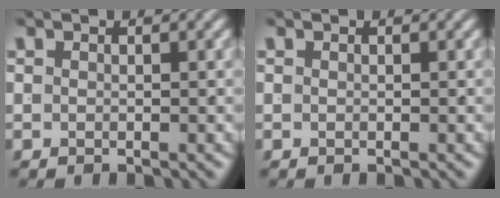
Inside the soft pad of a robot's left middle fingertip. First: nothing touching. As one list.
[{"total": 0.0}]